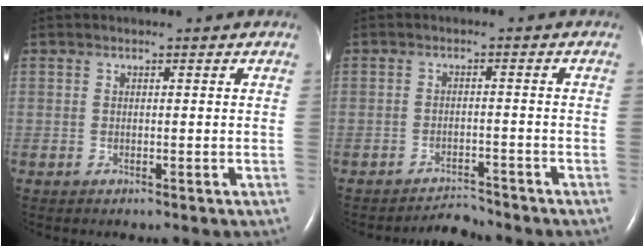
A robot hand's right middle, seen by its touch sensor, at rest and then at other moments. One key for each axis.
{"total": 2.9, "fx": -2.8, "fy": -0.1, "fz": -0.5, "tx": 0.007, "ty": -0.012, "tz": -0.042}